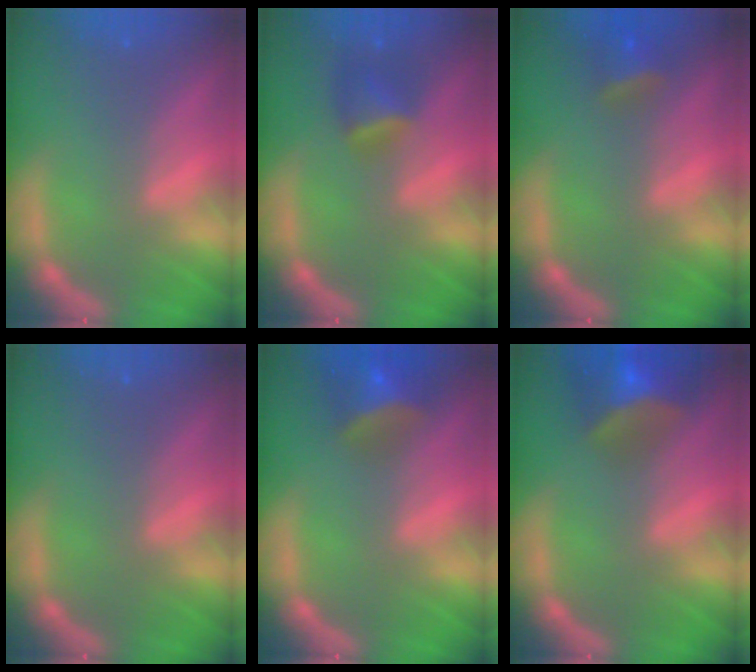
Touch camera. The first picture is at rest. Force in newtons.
{"total": 2.9}
{"total": 2.9}
{"total": 0.0}
{"total": 5.5}
{"total": 7.5}